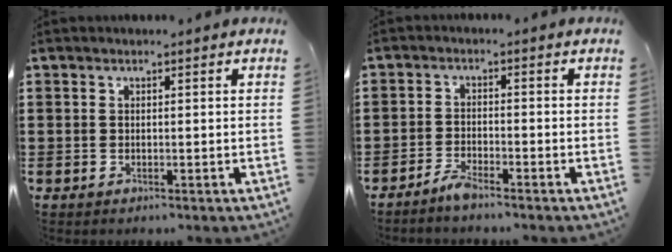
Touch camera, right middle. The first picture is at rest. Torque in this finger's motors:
{"motor_torque": [-0.45, 0.05, 0.06, -0.01]}